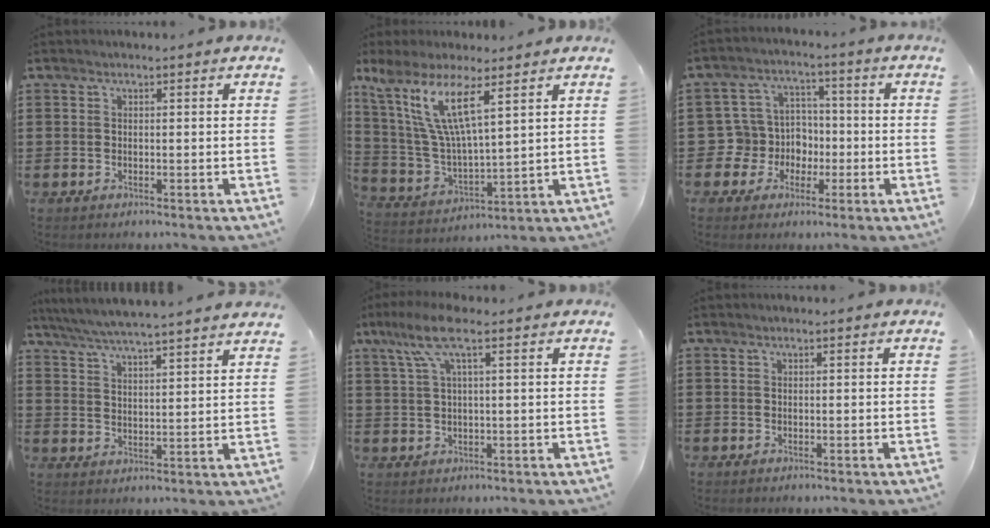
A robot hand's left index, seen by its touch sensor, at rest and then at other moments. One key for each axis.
{"total": 10.8, "fx": 6.5, "fy": 2.0, "fz": 8.3, "tx": -0.195, "ty": -0.029, "tz": 0.111}
{"total": 7.2, "fx": -0.9, "fy": 7.0, "fz": 1.4, "tx": -0.078, "ty": -0.004, "tz": -0.018}
{"total": 5.2, "fx": 5.0, "fy": -0.7, "fz": 1.5, "tx": -0.049, "ty": -0.031, "tz": 0.085}
{"total": 6.8, "fx": 2.9, "fy": 1.2, "fz": 6.0, "tx": -0.137, "ty": 0.001, "tz": 0.046}
{"total": 0.0}